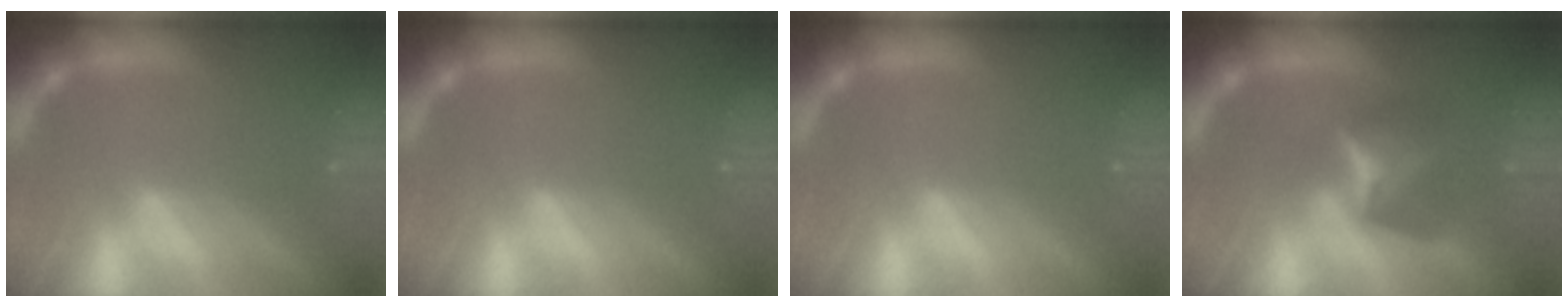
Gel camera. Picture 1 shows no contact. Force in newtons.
{"total": 0.0}
{"total": 0.0}
{"total": 4.4}